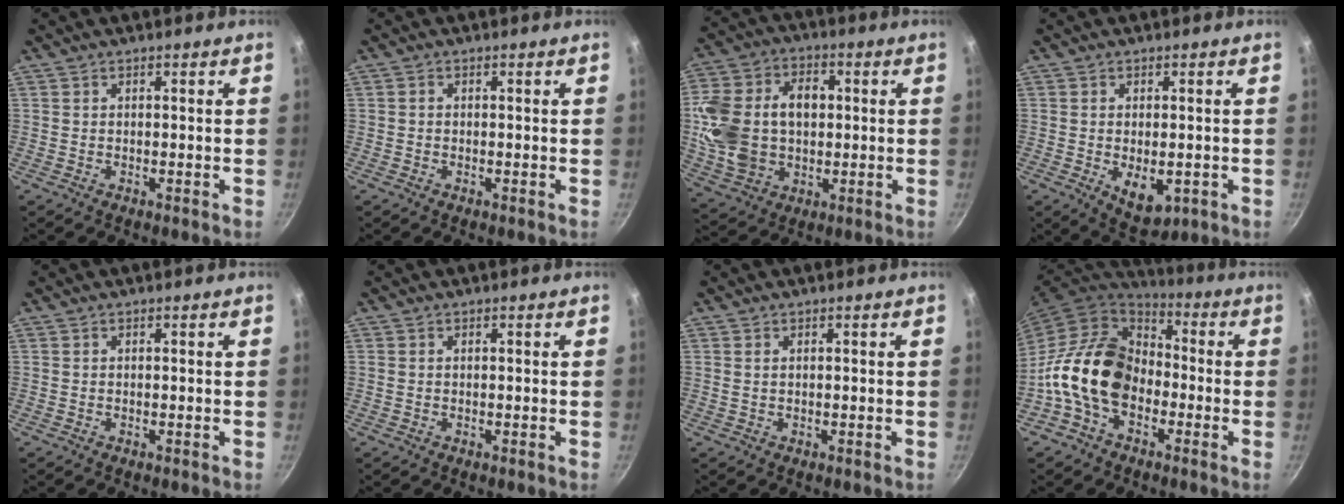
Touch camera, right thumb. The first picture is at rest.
{"total": 0.5, "force": [-0.2, 0.5, 0.2], "torque": [-0.002, 0.002, -0.004]}
{"total": 18.2, "force": [0.8, 13.3, 12.4], "torque": [-0.233, 0.022, 0.020]}
{"total": 7.0, "force": [-1.5, 4.0, 5.5], "torque": [-0.071, -0.008, -0.008]}
{"total": 0.0}
{"total": 0.0}
{"total": 0.7, "force": [0.3, 0.4, 0.5], "torque": [-0.010, 0.001, 0.006]}
{"total": 17.0, "force": [-3.9, 12.2, 11.2], "torque": [-0.164, 0.045, -0.091]}